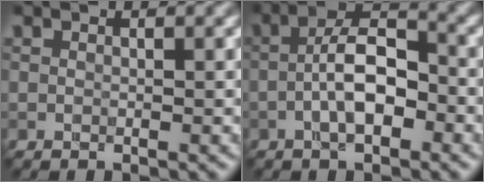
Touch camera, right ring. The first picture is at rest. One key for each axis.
{"total": 4.9, "fx": -1.7, "fy": 2.0, "fz": 4.1, "tx": -0.074, "ty": 0.012, "tz": -0.037}